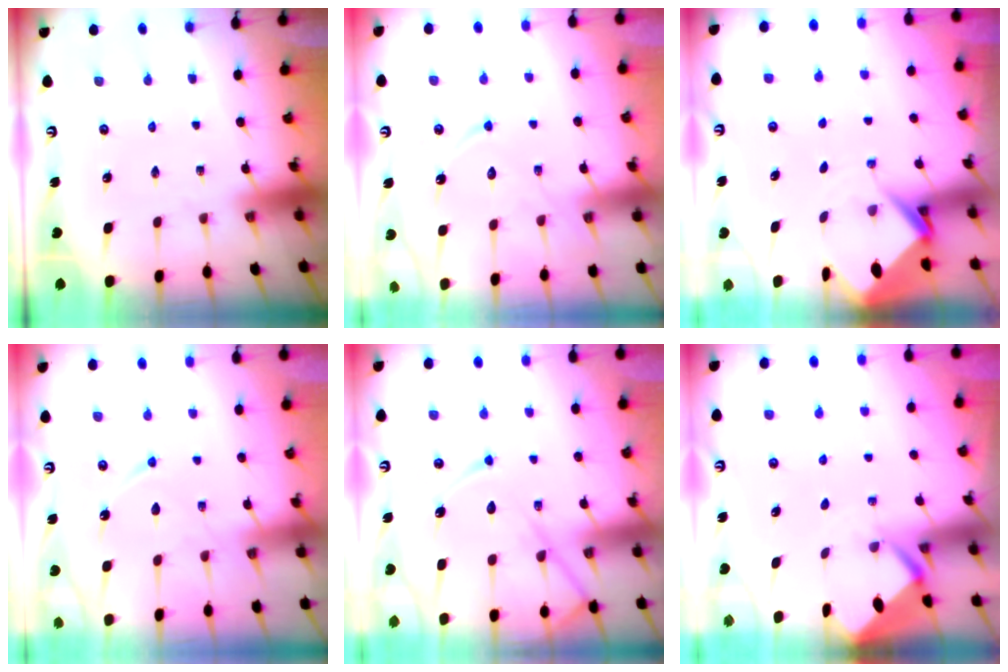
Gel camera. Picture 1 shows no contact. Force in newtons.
{"total": 12.9, "press": 12.8, "slide": 1.3}
{"total": 4.4, "press": 4.4, "slide": 0.3}
{"total": 10.5, "press": 10.5, "slide": 1.1}
{"total": 13.5, "press": 13.5, "slide": 1.1}
{"total": 2.8, "press": 2.8, "slide": 0.2}